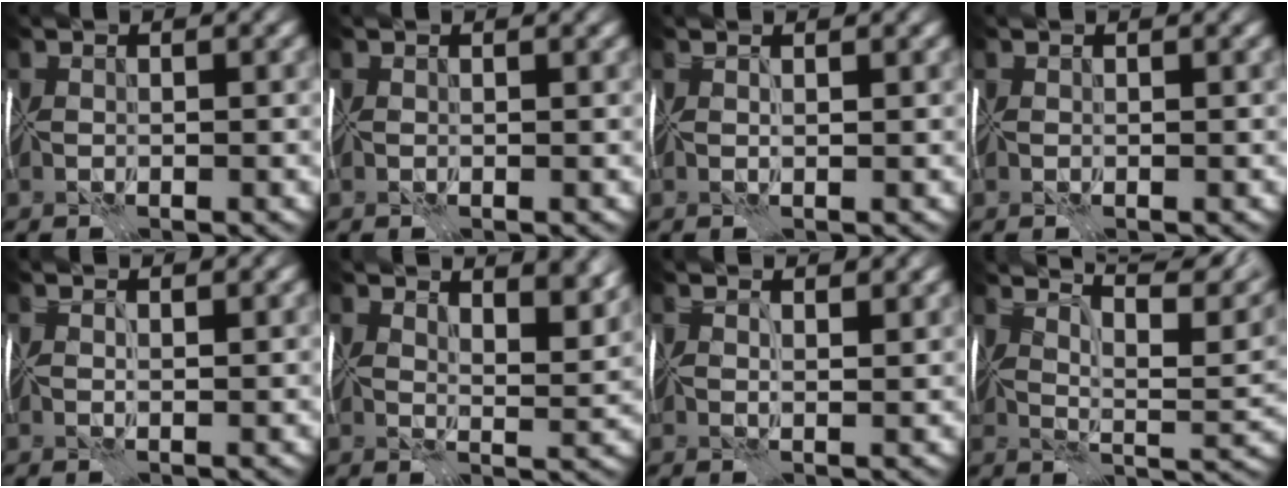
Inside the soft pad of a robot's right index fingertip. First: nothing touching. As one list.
[{"total": 1.4, "force": [1.2, 0.4, 0.7], "torque": [-0.004, 0.001, 0.014]}, {"total": 1.5, "force": [1.1, 0.3, 1.0], "torque": [-0.011, 0.002, 0.008]}, {"total": 1.1, "force": [1.0, 0.4, 0.3], "torque": [0.000, 0.001, 0.014]}, {"total": 2.4, "force": [1.8, 0.7, 1.5], "torque": [-0.017, 0.011, 0.008]}, {"total": 8.3, "force": [6.1, 2.9, 4.8], "torque": [-0.047, 0.021, 0.067]}, {"total": 4.1, "force": [2.9, 1.4, 2.5], "torque": [-0.026, 0.021, 0.021]}, {"total": 10.5, "force": [7.3, 2.6, 7.2], "torque": [-0.105, 0.027, 0.093]}]